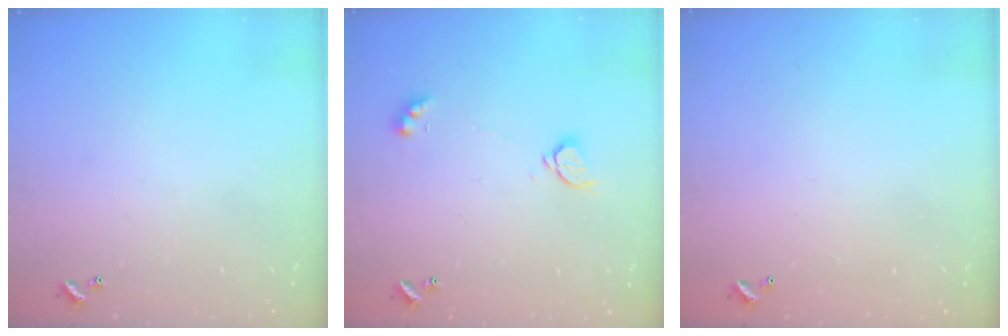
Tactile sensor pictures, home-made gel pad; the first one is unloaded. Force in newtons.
{"total": 2.2, "press": 2.2, "slide": 0.2}
{"total": 2.8, "press": 2.8, "slide": 0.1}